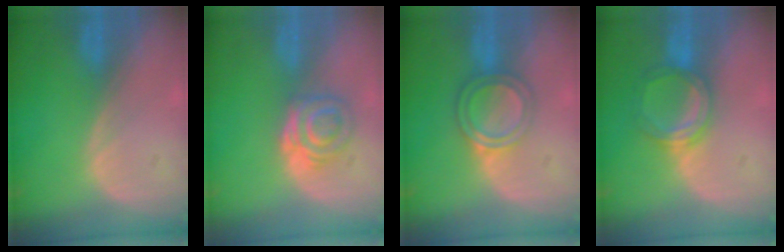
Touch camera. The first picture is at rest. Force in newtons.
{"total": 5.9, "press": 5.1, "slide": 2.9}
{"total": 5.1, "press": 4.7, "slide": 2.1}
{"total": 5.2, "press": 4.9, "slide": 1.5}